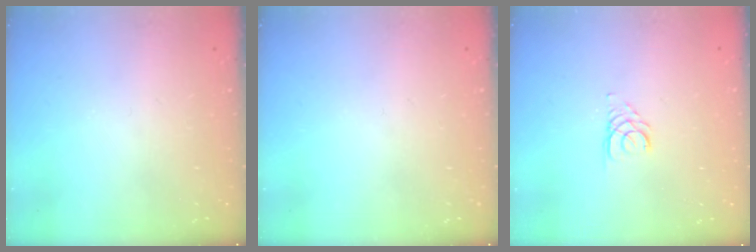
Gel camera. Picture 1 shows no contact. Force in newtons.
{"total": 0.0}
{"total": 2.8, "press": 2.8, "slide": 0.3}